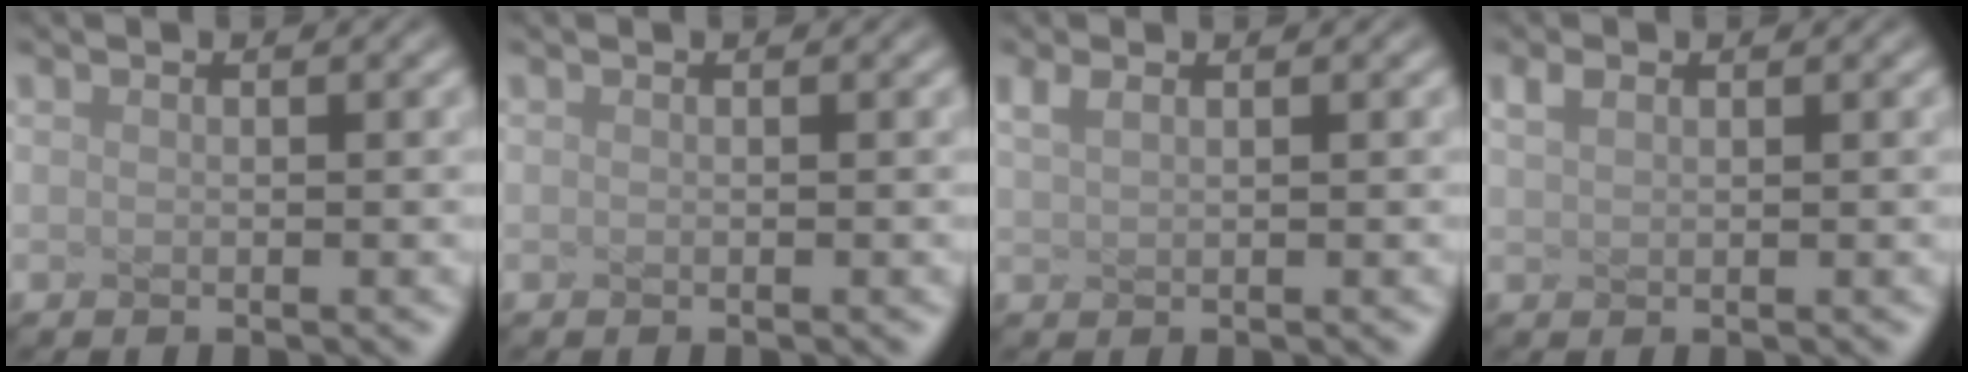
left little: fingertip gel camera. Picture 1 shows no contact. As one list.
[{"total": 0.0}, {"total": 1.5, "force": [1.0, 0.5, 1.0], "torque": [-0.022, 0.002, 0.021]}, {"total": 1.3, "force": [0.9, 0.6, 0.7], "torque": [-0.019, 0.005, 0.020]}]